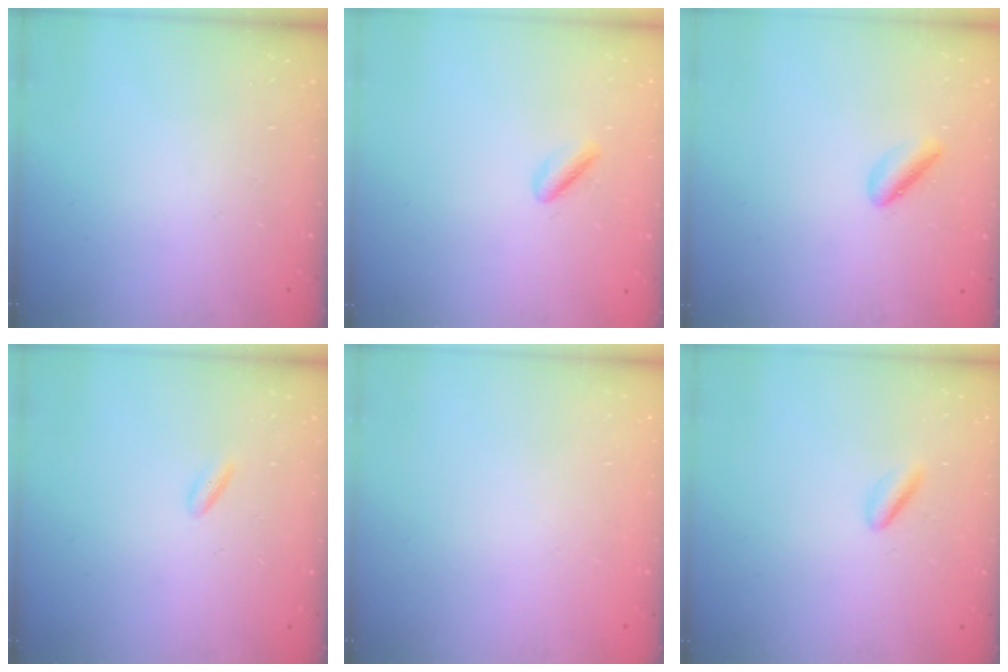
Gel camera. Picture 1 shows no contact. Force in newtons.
{"total": 2.0, "press": 1.7, "slide": 1.1}
{"total": 2.5, "press": 2.5, "slide": 0.5}
{"total": 2.3, "press": 2.2, "slide": 0.4}
{"total": 2.1, "press": 2.1, "slide": 0.1}
{"total": 2.6, "press": 2.5, "slide": 0.9}